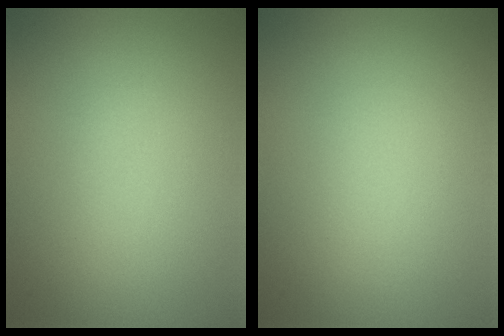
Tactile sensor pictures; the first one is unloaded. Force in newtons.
{"total": 0.0}